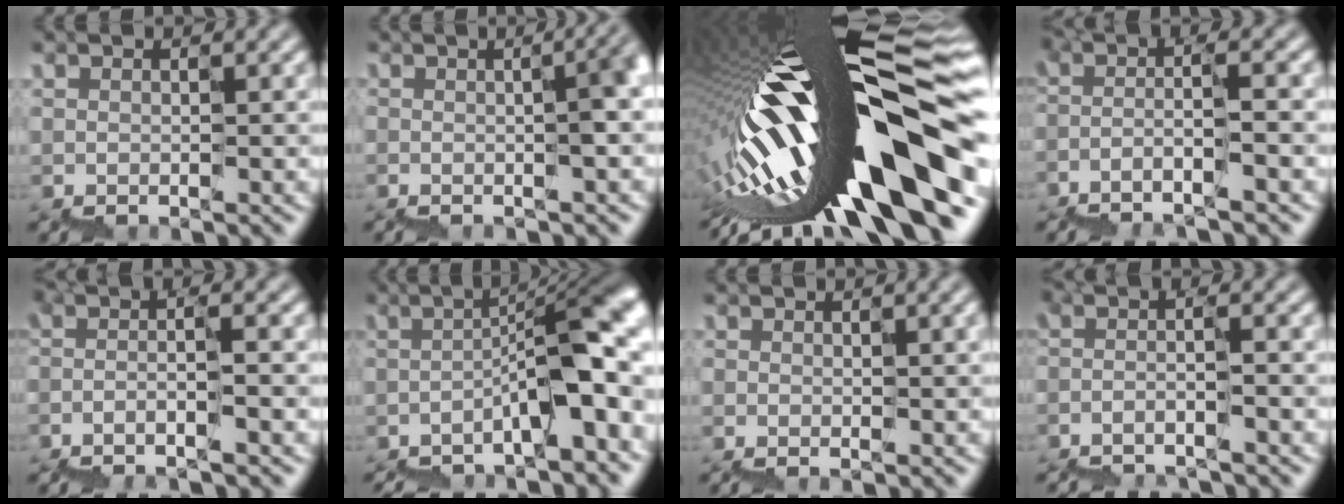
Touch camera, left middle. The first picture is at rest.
{"total": 6.8, "force": [-0.2, 2.8, 6.3], "torque": [-0.021, 0.015, -0.004]}
{"total": 19.3, "force": [-5.2, 5.3, 17.8], "torque": [-0.283, 0.011, -0.093]}
{"total": 4.2, "force": [-2.0, 0.7, 3.7], "torque": [-0.054, 0.019, -0.043]}
{"total": 3.3, "force": [-1.6, 0.5, 2.9], "torque": [-0.039, 0.013, -0.036]}
{"total": 10.4, "force": [-3.6, 2.6, 9.4], "torque": [-0.124, 0.022, -0.053]}
{"total": 1.9, "force": [-0.7, 0.7, 1.6], "torque": [-0.001, 0.003, -0.002]}
{"total": 2.6, "force": [-2.0, 0.3, 1.7], "torque": [-0.022, 0.005, -0.037]}